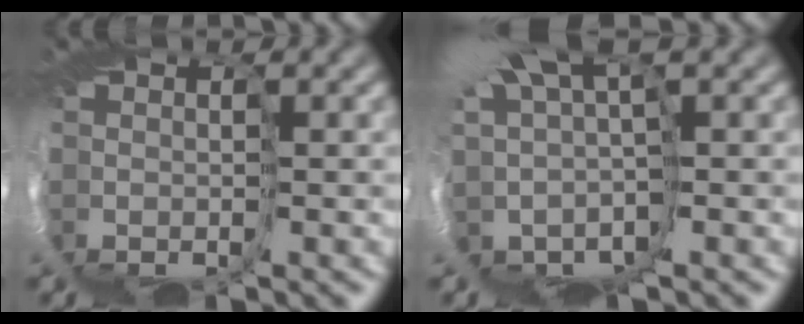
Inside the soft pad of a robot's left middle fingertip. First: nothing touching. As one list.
[{"total": 6.5, "force": [2.1, 3.1, 5.4], "torque": [-0.123, -0.012, 0.031]}]